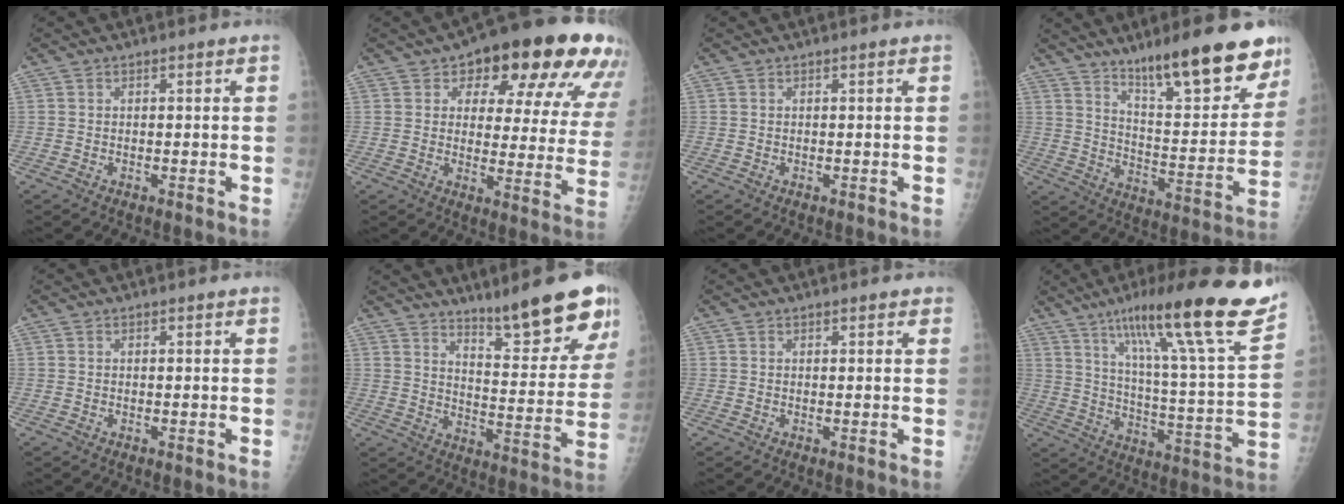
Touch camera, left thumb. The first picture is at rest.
{"total": 22.1, "force": [12.4, 9.8, 15.5], "torque": [-0.161, -0.024, 0.154]}
{"total": 0.0}
{"total": 20.6, "force": [14.4, 4.9, 13.9], "torque": [-0.164, -0.082, 0.227]}
{"total": 0.0}
{"total": 17.2, "force": [12.2, 3.6, 11.6], "torque": [-0.115, -0.084, 0.183]}
{"total": 1.2, "force": [0.8, 0.6, 0.6], "torque": [-0.002, -0.002, 0.006]}
{"total": 26.2, "force": [17.8, 2.5, 19.2], "torque": [-0.278, -0.064, 0.272]}